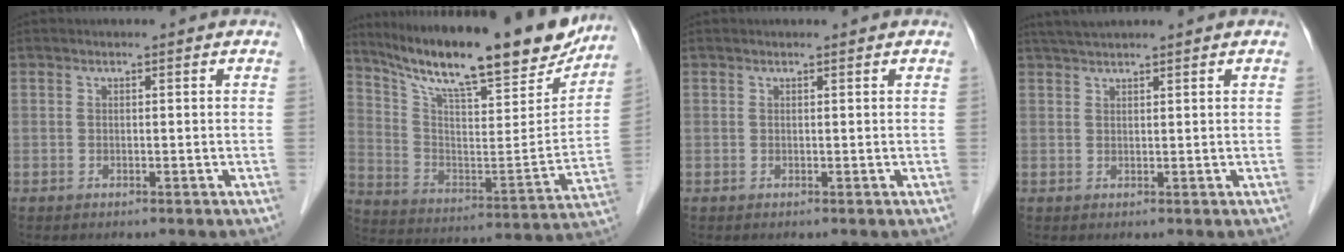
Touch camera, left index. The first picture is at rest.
{"total": 25.8, "force": [21.4, 4.6, 13.6], "torque": [-0.229, -0.027, 0.318]}
{"total": 0.7, "force": [0.7, 0.0, 0.1], "torque": [-0.007, 0.002, 0.009]}
{"total": 4.0, "force": [3.7, -0.1, 1.7], "torque": [-0.027, 0.031, 0.066]}